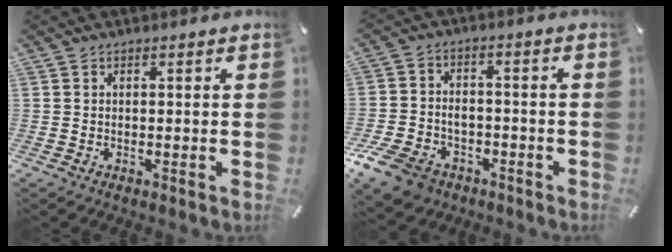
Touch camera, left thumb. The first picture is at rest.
{"total": 9.5, "force": [-5.7, 6.5, 3.9], "torque": [-0.090, 0.035, -0.105]}